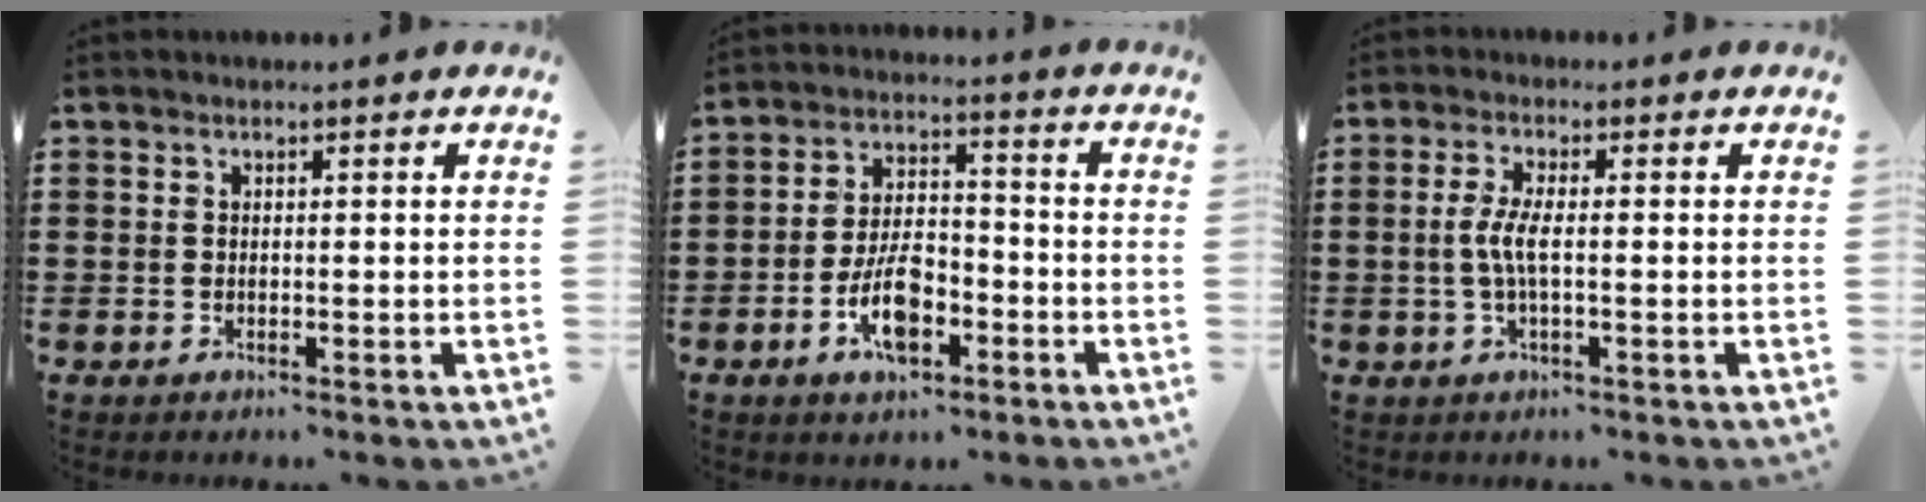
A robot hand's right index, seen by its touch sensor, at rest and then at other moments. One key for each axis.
{"total": 8.5, "fx": -3.6, "fy": 4.0, "fz": 6.6, "tx": -0.139, "ty": 0.003, "tz": -0.067}
{"total": 4.0, "fx": -0.4, "fy": 0.7, "fz": 3.9, "tx": -0.093, "ty": -0.007, "tz": -0.017}